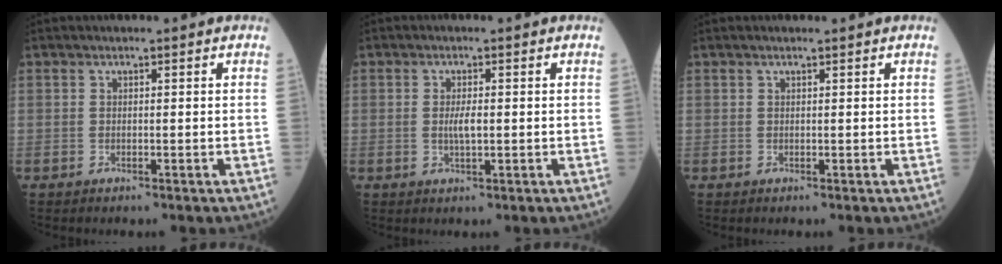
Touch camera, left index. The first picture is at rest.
{"total": 2.3, "force": [0.0, 0.5, 2.3], "torque": [-0.048, -0.001, 0.001]}
{"total": 0.7, "force": [0.5, 0.0, 0.4], "torque": [-0.010, 0.004, 0.009]}